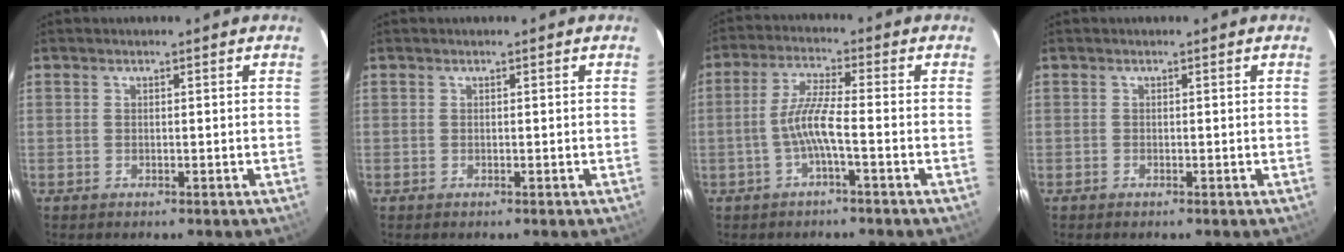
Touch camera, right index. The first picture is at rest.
{"total": 0.0}
{"total": 5.7, "force": [-2.1, 0.0, 5.3], "torque": [-0.116, 0.007, -0.039]}
{"total": 0.0}